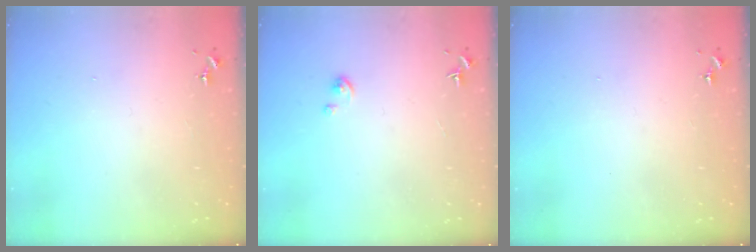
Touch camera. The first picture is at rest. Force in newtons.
{"total": 2.1, "press": 2.1, "slide": 0.2}
{"total": 0.0}